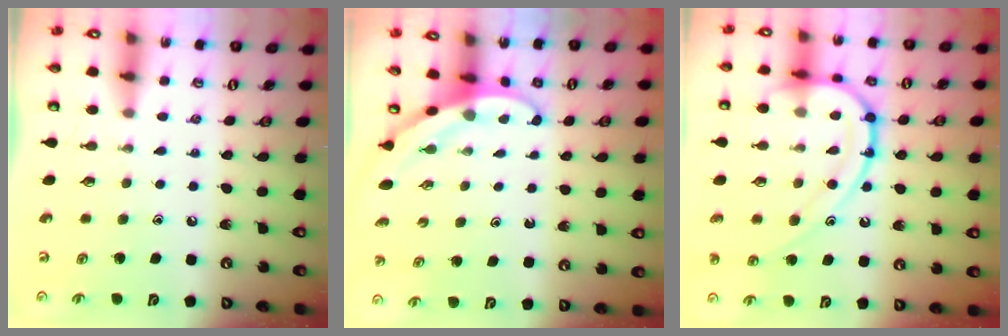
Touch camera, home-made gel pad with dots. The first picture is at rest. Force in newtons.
{"total": 3.4, "press": 3.4, "slide": 0.2}
{"total": 18.0, "press": 17.9, "slide": 1.7}